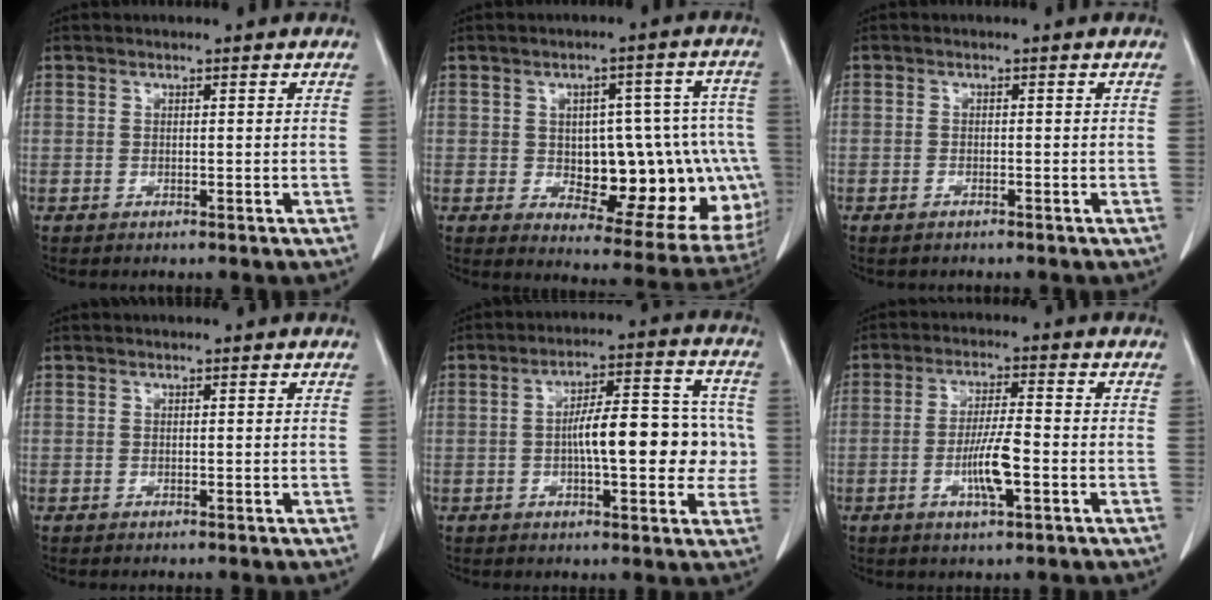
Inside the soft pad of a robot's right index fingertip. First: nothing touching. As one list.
[{"total": 19.8, "force": [-2.6, 8.6, 17.7], "torque": [-0.152, 0.036, 0.001]}, {"total": 1.1, "force": [-0.8, 0.5, 0.5], "torque": [-0.013, 0.000, -0.009]}, {"total": 0.0}, {"total": 12.7, "force": [-0.7, 4.1, 12.0], "torque": [-0.175, 0.032, -0.008]}, {"total": 6.5, "force": [-1.9, 0.8, 6.2], "torque": [-0.120, -0.002, -0.032]}]